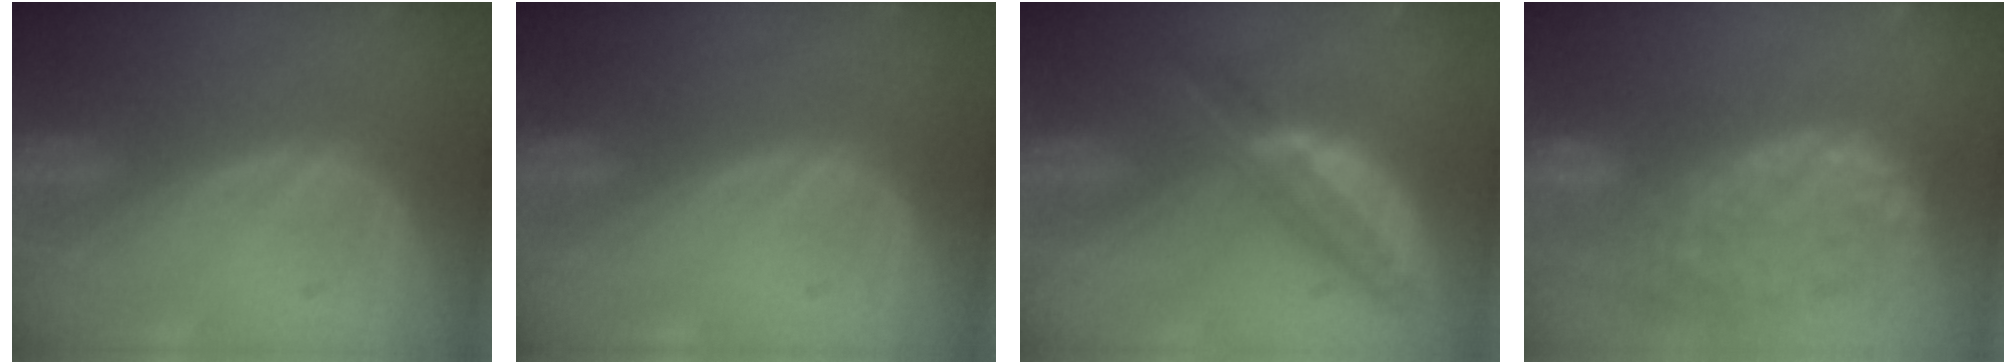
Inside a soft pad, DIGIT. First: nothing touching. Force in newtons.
{"total": 0.0}
{"total": 6.8, "press": 5.6, "slide": 3.8}
{"total": 12.5, "press": 11.0, "slide": 5.9}